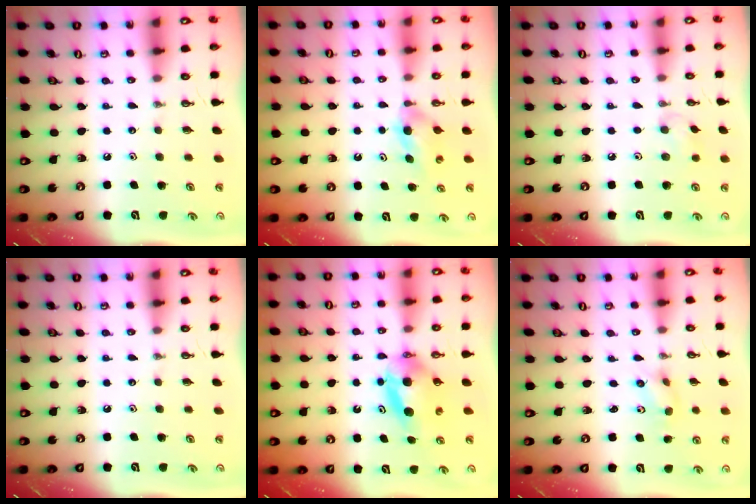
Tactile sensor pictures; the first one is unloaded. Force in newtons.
{"total": 3.6, "press": 3.5, "slide": 1.0}
{"total": 6.2, "press": 6.1, "slide": 0.9}
{"total": 0.0}
{"total": 6.8, "press": 6.4, "slide": 2.3}
{"total": 3.3, "press": 3.0, "slide": 1.4}